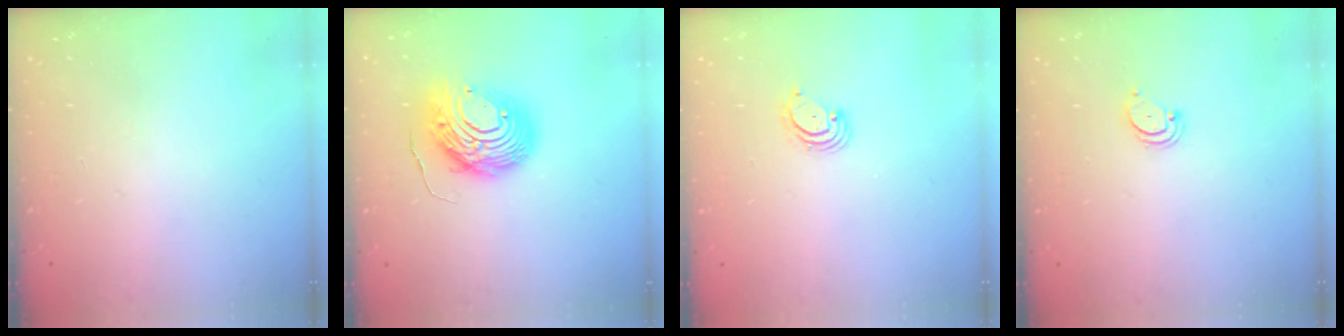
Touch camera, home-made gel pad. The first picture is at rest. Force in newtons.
{"total": 12.9, "press": 12.8, "slide": 1.3}
{"total": 3.1, "press": 3.1, "slide": 0.3}
{"total": 1.8, "press": 1.8, "slide": 0.2}